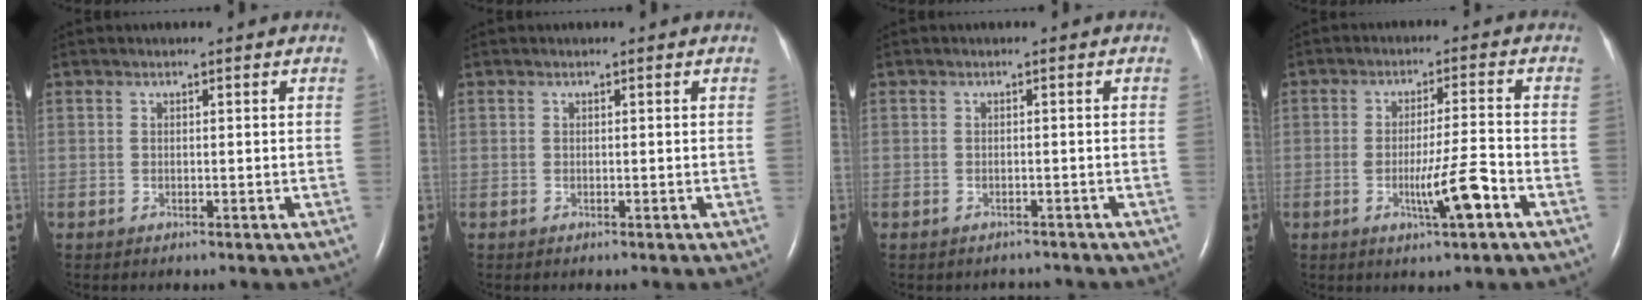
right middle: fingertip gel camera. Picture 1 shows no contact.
{"total": 0.0}
{"total": 1.7, "force": [-1.5, 0.7, -0.2], "torque": [0.003, -0.001, -0.020]}
{"total": 6.9, "force": [-2.9, -0.2, 6.2], "torque": [-0.108, -0.010, -0.051]}